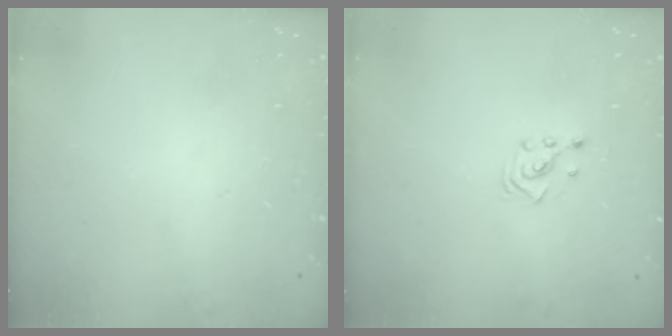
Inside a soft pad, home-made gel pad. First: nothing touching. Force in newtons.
{"total": 2.5, "press": 2.5, "slide": 0.4}